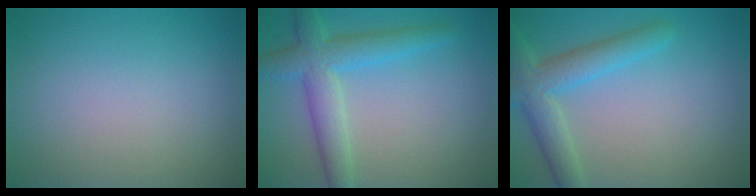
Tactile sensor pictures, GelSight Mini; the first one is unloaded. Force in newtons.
{"total": 4.8, "press": 4.8, "slide": 0.2}
{"total": 4.4, "press": 4.4, "slide": 0.2}